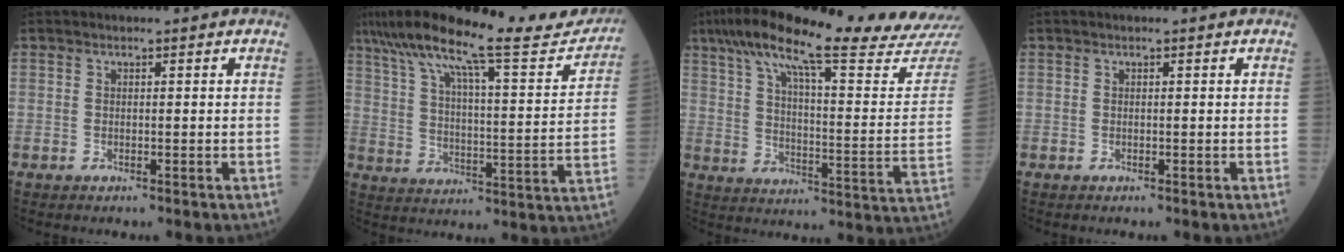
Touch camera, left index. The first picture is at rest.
{"total": 23.6, "force": [20.3, 2.5, 11.8], "torque": [-0.202, -0.001, 0.287]}
{"total": 28.8, "force": [24.7, 0.6, 14.8], "torque": [-0.243, -0.050, 0.328]}
{"total": 0.0}